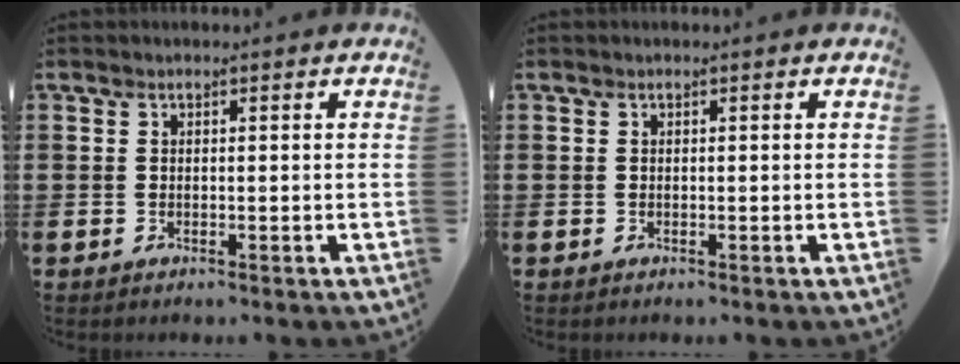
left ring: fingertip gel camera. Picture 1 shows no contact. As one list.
[{"total": 0.0}]